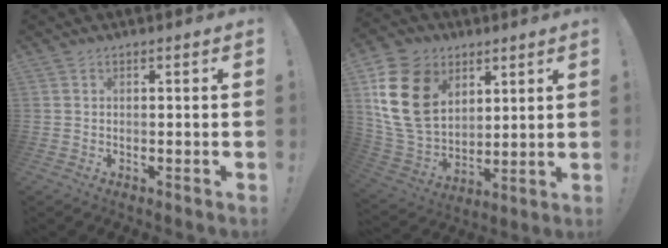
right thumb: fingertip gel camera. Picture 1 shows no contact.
{"total": 19.7, "force": [7.1, 14.6, 11.2], "torque": [-0.211, -0.028, 0.136]}